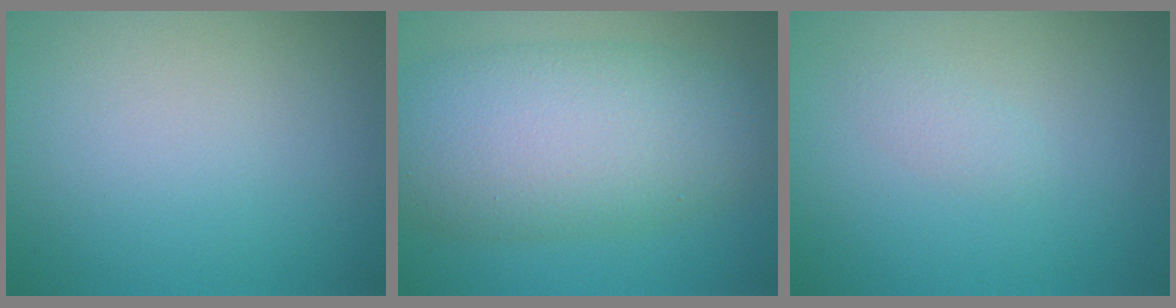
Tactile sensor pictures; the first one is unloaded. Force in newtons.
{"total": 10.0, "press": 10.0, "slide": 0.2}
{"total": 1.1, "press": 1.1, "slide": 0.1}